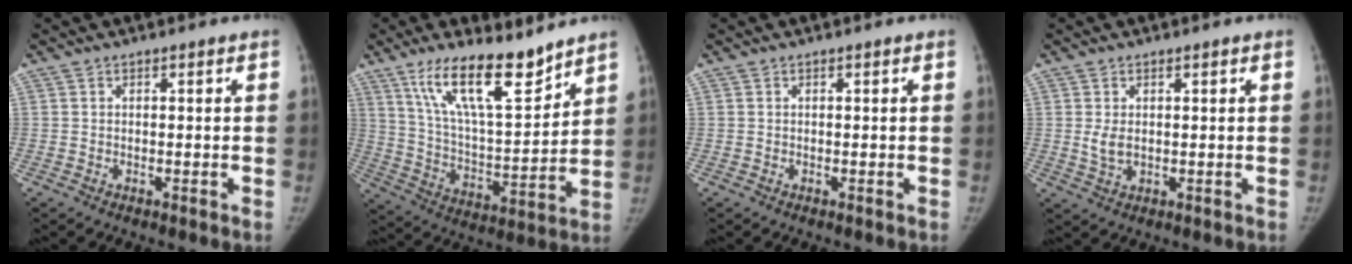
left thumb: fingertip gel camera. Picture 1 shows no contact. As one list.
[{"total": 16.9, "force": [11.9, 4.8, 11.0], "torque": [-0.164, -0.072, 0.221]}, {"total": 0.0}, {"total": 2.9, "force": [0.4, 1.7, 2.3], "torque": [-0.046, -0.006, 0.013]}]